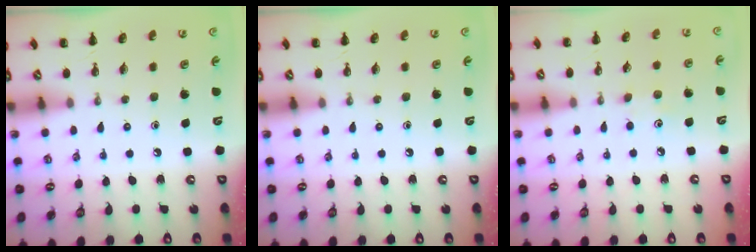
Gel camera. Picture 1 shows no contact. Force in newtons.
{"total": 0.0}
{"total": 4.0, "press": 3.9, "slide": 1.1}